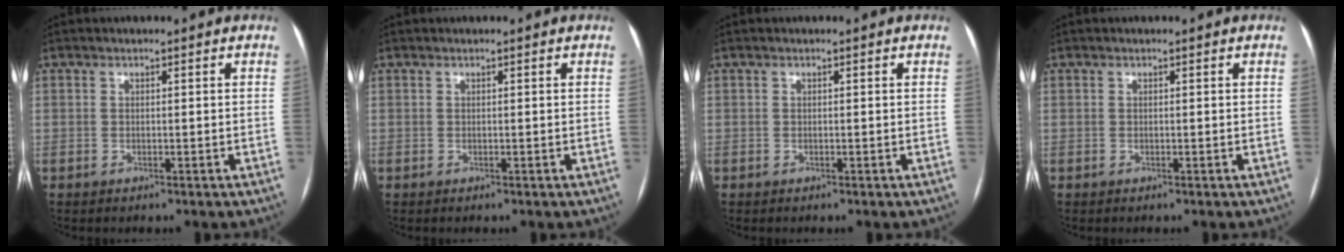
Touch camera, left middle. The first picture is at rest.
{"total": 0.0}
{"total": 0.0}
{"total": 0.0}